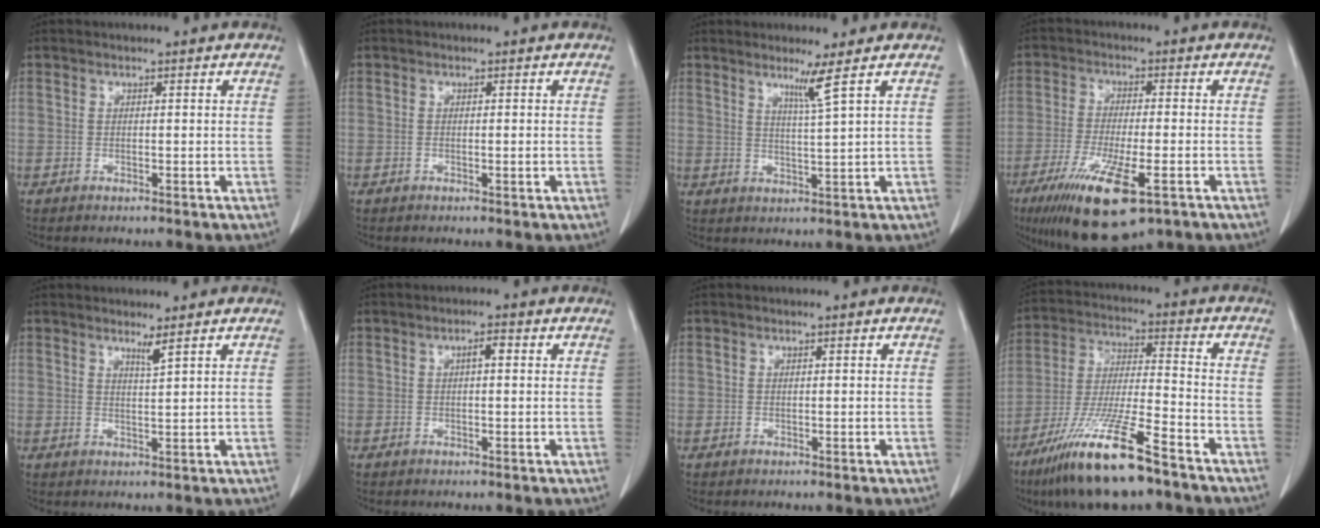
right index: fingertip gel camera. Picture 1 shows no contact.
{"total": 0.8, "force": [-0.2, 0.2, 0.7], "torque": [-0.013, -0.002, -0.001]}
{"total": 3.2, "force": [1.9, -1.5, 2.1], "torque": [-0.041, -0.018, 0.040]}
{"total": 14.1, "force": [-7.6, 3.0, 11.5], "torque": [-0.214, -0.039, -0.124]}
{"total": 1.6, "force": [1.2, -0.5, 0.9], "torque": [-0.020, -0.013, 0.024]}
{"total": 1.3, "force": [0.2, 0.2, 1.2], "torque": [-0.020, 0.004, 0.003]}
{"total": 0.0}
{"total": 16.2, "force": [-10.7, 1.5, 12.1], "torque": [-0.255, -0.044, -0.201]}